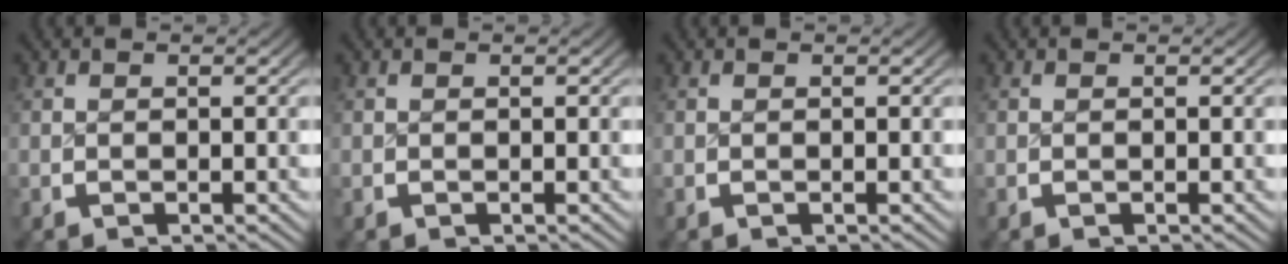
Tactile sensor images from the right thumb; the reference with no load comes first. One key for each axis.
{"total": 0.0}
{"total": 0.0}
{"total": 0.0}